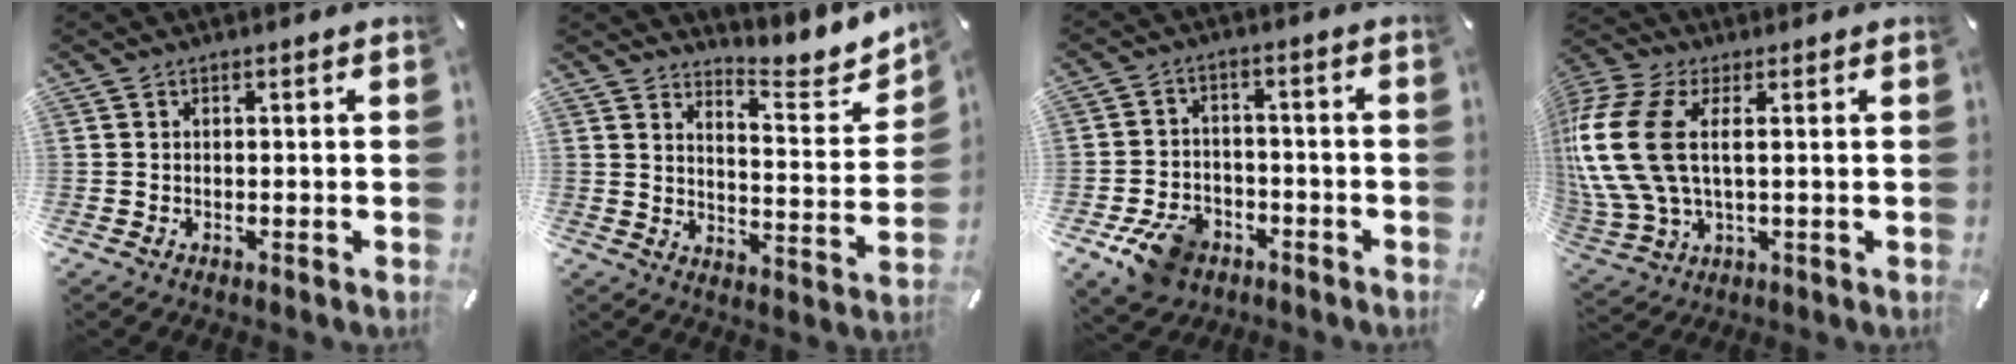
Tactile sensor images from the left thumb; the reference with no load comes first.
{"total": 7.8, "force": [7.1, 2.8, 1.5], "torque": [-0.005, -0.089, 0.118]}
{"total": 9.8, "force": [-5.4, 6.9, 4.5], "torque": [-0.083, 0.036, -0.096]}
{"total": 16.0, "force": [2.8, 9.1, 12.9], "torque": [-0.297, -0.008, 0.052]}